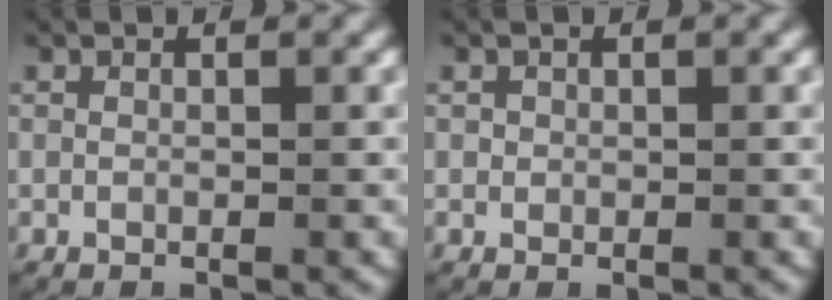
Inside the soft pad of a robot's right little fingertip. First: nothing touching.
{"total": 0.6, "force": [0.0, 0.6, 0.0], "torque": [-0.005, -0.002, 0.002]}